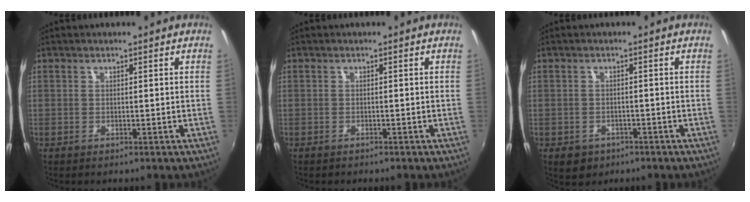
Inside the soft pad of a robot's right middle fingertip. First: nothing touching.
{"total": 0.8, "force": [-0.8, 0.2, 0.1], "torque": [-0.007, 0.000, -0.011]}
{"total": 4.1, "force": [-2.2, 3.1, 1.6], "torque": [-0.037, -0.006, -0.026]}